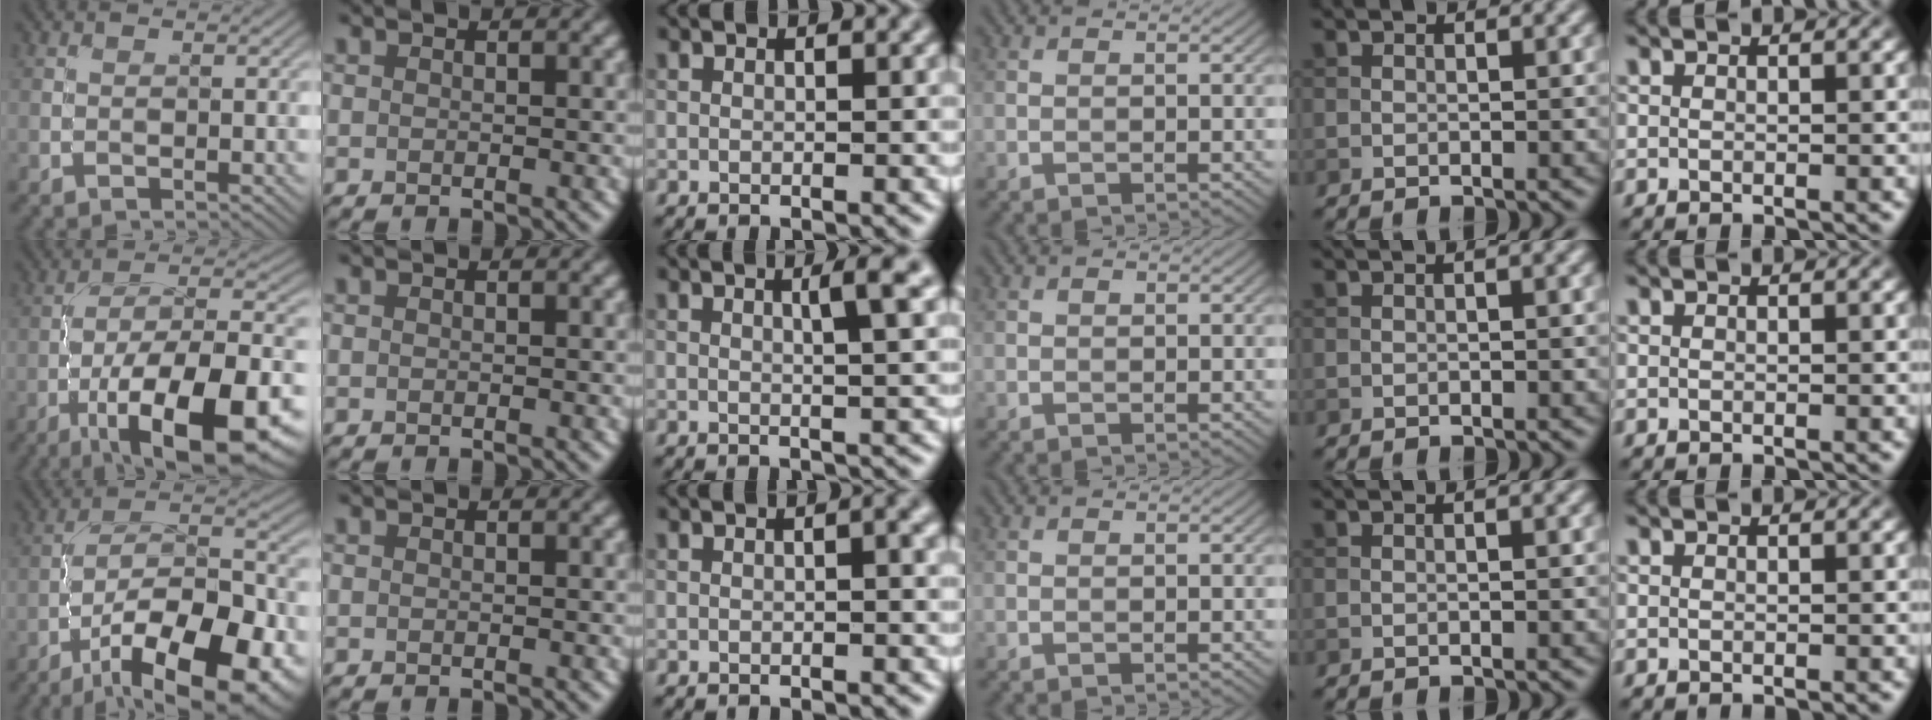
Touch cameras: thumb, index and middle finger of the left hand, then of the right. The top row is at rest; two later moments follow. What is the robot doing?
{"motion": "unscrew", "object": "medicine bottle"}